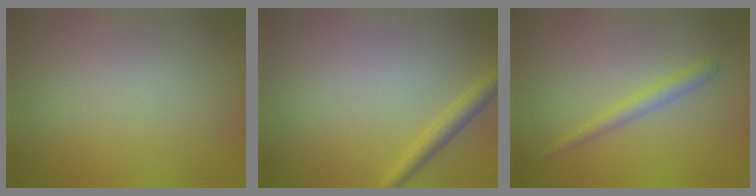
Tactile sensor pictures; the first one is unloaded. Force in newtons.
{"total": 2.0, "press": 2.0, "slide": 0.1}
{"total": 1.5, "press": 1.5, "slide": 0.2}